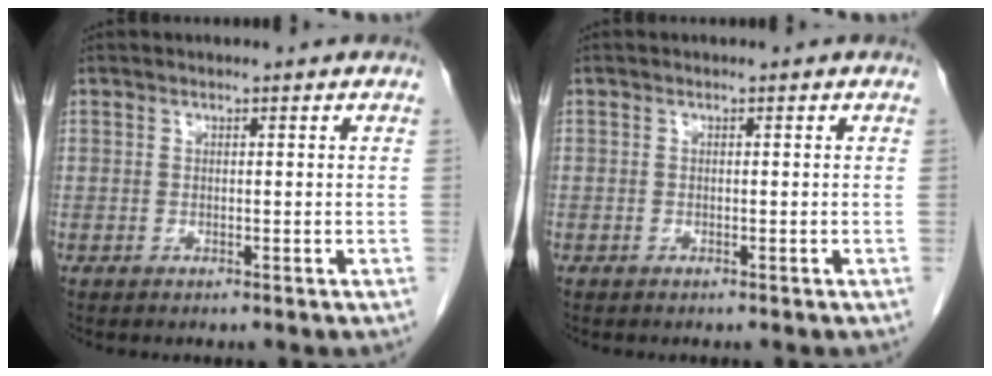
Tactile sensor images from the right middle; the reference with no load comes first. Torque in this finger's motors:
{"motor_torque": [1.07, -1.07, 0.32, -0.14]}